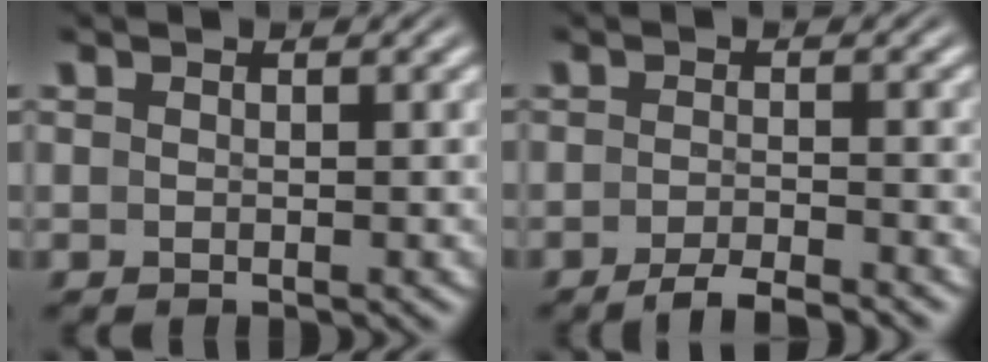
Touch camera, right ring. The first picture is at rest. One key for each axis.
{"total": 2.9, "fx": -2.7, "fy": 0.0, "fz": 1.0, "tx": -0.019, "ty": -0.001, "tz": -0.048}